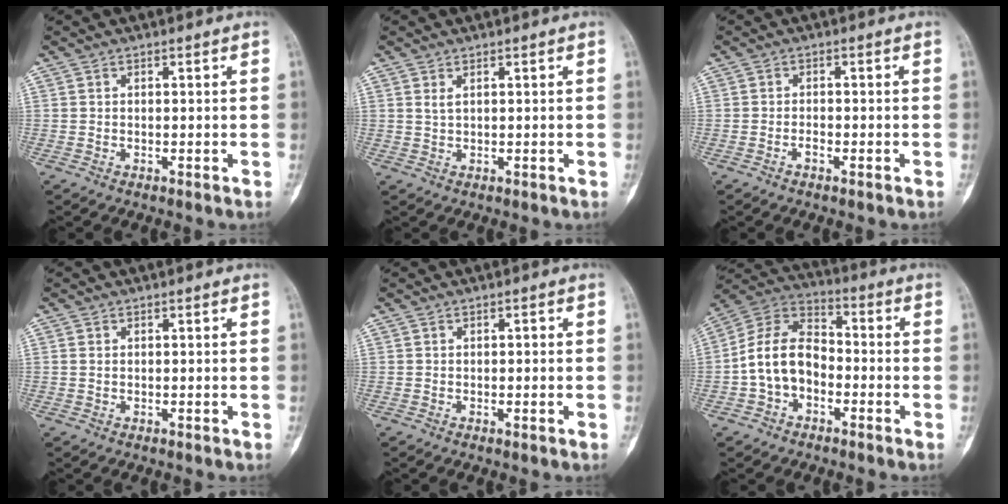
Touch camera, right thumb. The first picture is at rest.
{"total": 1.2, "force": [0.7, 0.5, 0.9], "torque": [-0.019, 0.001, 0.017]}
{"total": 1.2, "force": [-0.8, 0.5, 0.8], "torque": [-0.016, 0.005, -0.017]}
{"total": 0.9, "force": [0.2, 0.6, 0.6], "torque": [-0.014, 0.000, 0.005]}
{"total": 1.2, "force": [-0.1, 0.5, 1.1], "torque": [-0.015, 0.003, 0.000]}
{"total": 12.2, "force": [-2.8, 8.5, 8.2], "torque": [-0.141, 0.045, -0.065]}